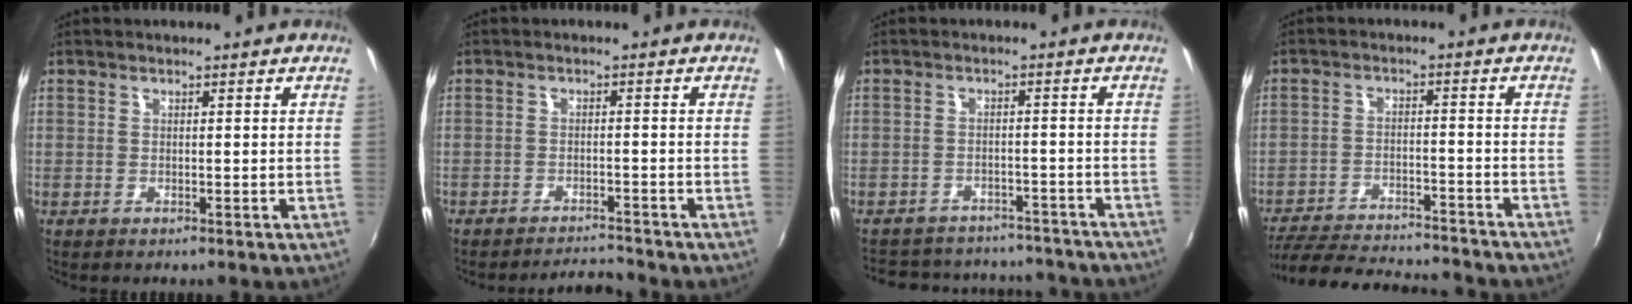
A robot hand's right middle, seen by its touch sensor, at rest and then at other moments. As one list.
[{"total": 4.1, "force": [-4.1, 0.2, 0.3], "torque": [-0.021, 0.000, -0.067]}, {"total": 20.6, "force": [-18.0, 7.3, 6.9], "torque": [-0.144, 0.028, -0.219]}, {"total": 21.0, "force": [-18.5, 4.3, 8.8], "torque": [-0.181, -0.020, -0.263]}]